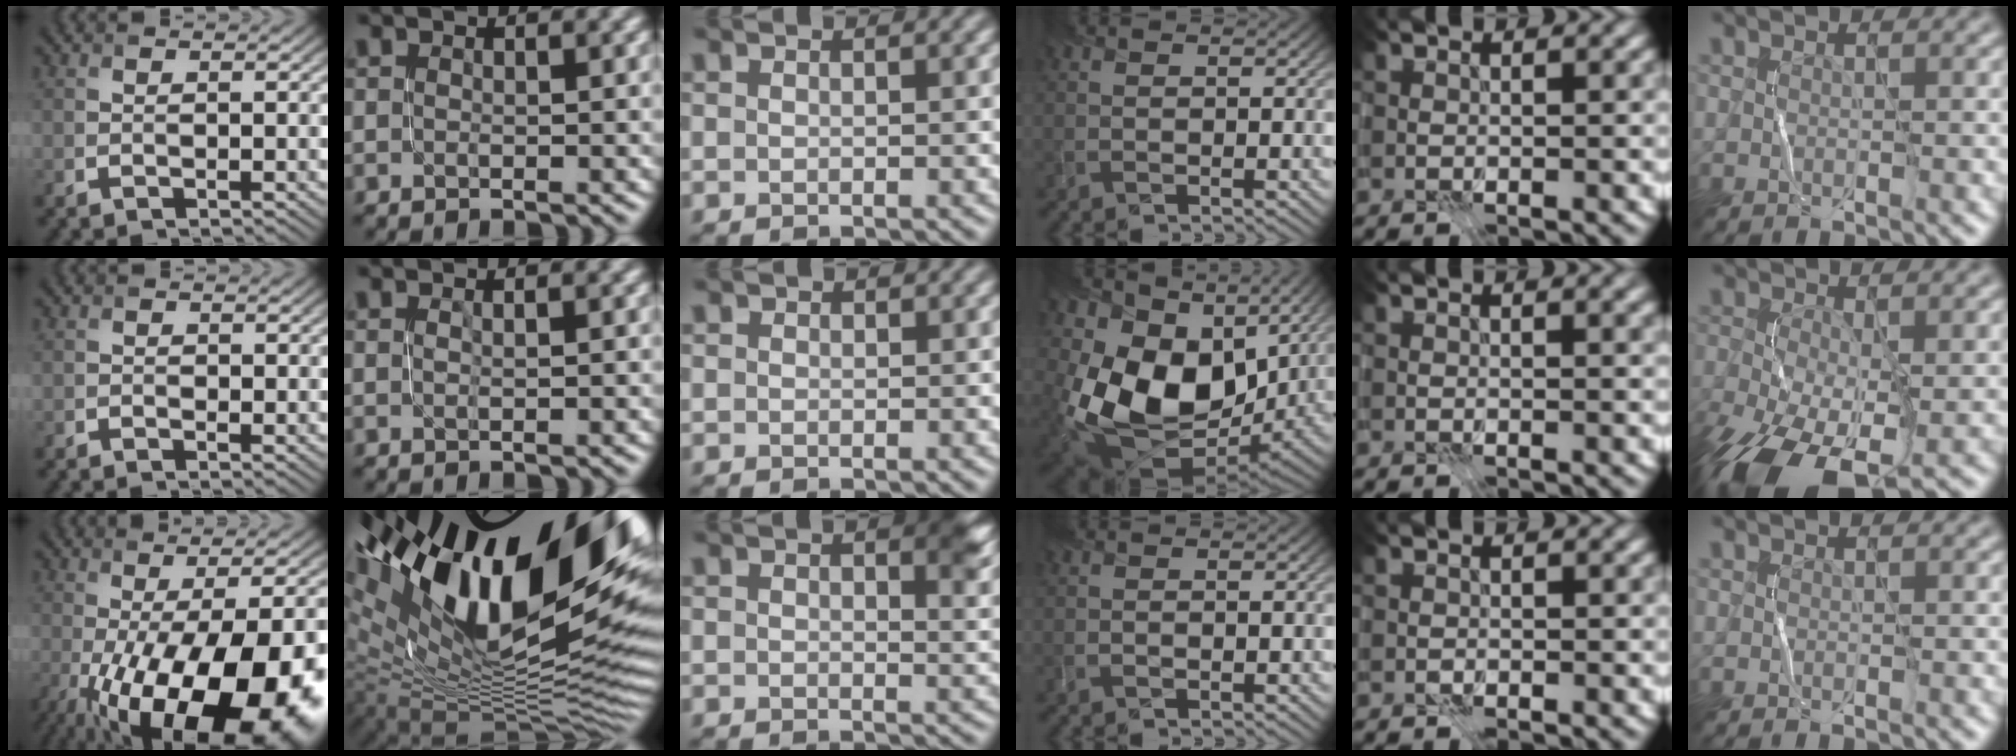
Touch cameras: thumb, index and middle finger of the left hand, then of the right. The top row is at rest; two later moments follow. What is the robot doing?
{"motion": "close", "object": "stapler"}